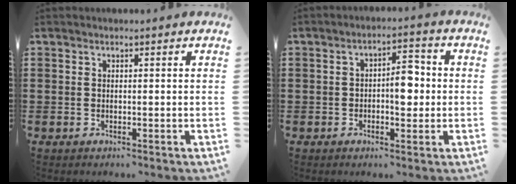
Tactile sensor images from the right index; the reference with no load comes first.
{"total": 4.9, "force": [-0.4, 2.3, 4.3], "torque": [-0.063, 0.002, -0.012]}